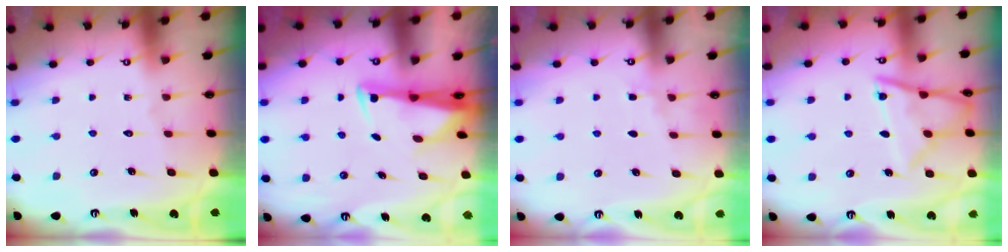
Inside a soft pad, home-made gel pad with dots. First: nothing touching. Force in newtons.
{"total": 2.9, "press": 2.8, "slide": 0.9}
{"total": 4.4, "press": 4.3, "slide": 0.5}
{"total": 10.7, "press": 10.6, "slide": 0.6}